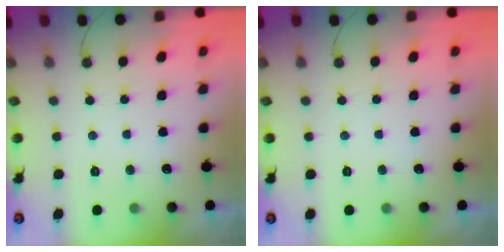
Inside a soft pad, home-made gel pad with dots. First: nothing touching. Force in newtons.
{"total": 0.0}